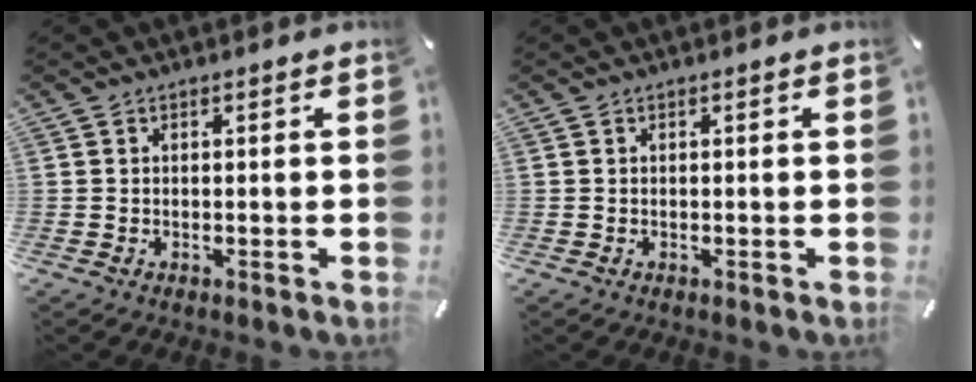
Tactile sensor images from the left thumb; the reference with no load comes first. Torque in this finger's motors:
{"motor_torque": [-0.04, 0.01, -0.05, 0.00, 0.00]}